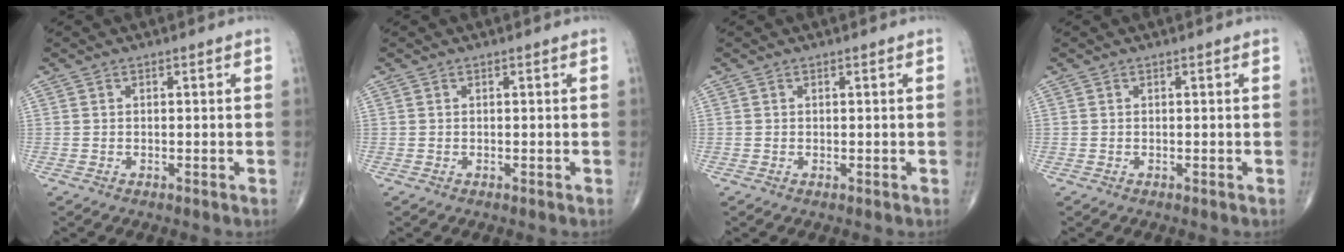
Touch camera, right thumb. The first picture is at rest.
{"total": 0.0}
{"total": 0.0}
{"total": 0.0}